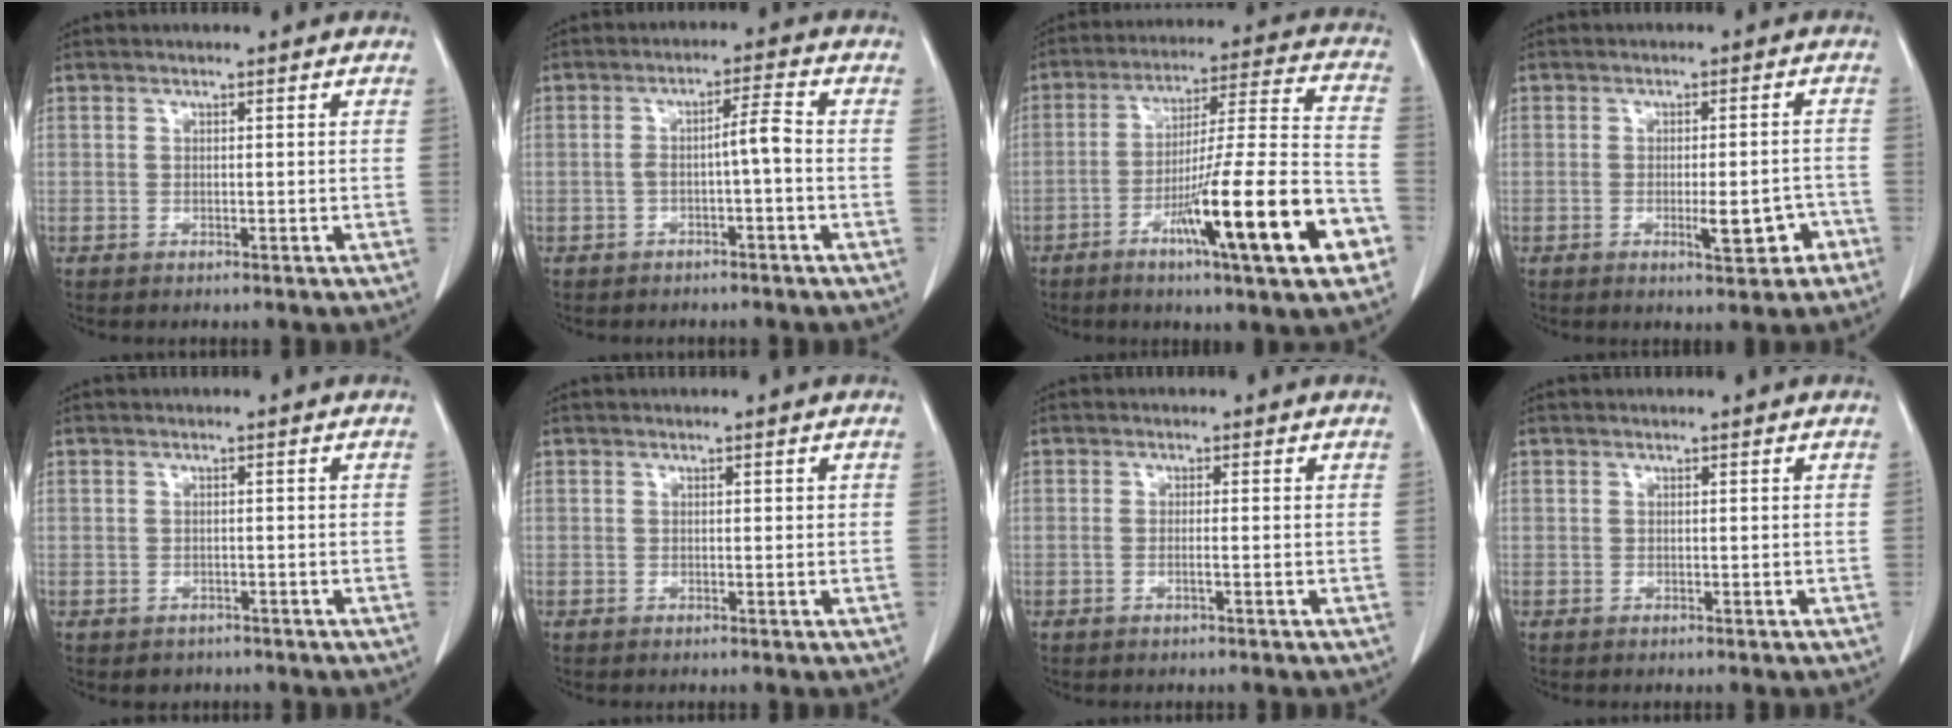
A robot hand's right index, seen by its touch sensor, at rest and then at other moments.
{"total": 3.9, "force": [-1.0, 0.2, 3.7], "torque": [-0.062, 0.015, -0.015]}
{"total": 20.5, "force": [-8.7, 0.7, 18.6], "torque": [-0.266, -0.008, -0.135]}
{"total": 5.3, "force": [-2.4, 1.3, 4.5], "torque": [-0.057, 0.003, -0.026]}
{"total": 1.8, "force": [-1.2, 1.3, 0.1], "torque": [-0.006, 0.002, -0.014]}
{"total": 0.6, "force": [0.2, 0.2, 0.5], "torque": [-0.005, 0.002, 0.003]}
{"total": 1.0, "force": [-0.4, -0.2, 0.9], "torque": [-0.019, -0.001, -0.007]}
{"total": 0.0}